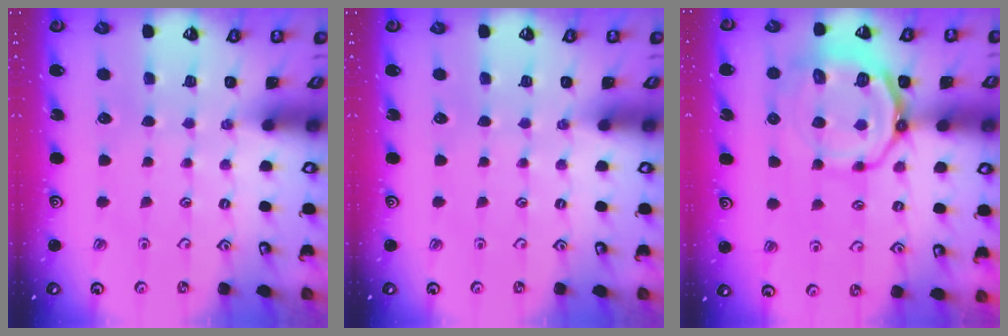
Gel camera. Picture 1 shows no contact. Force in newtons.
{"total": 0.0}
{"total": 13.3, "press": 13.0, "slide": 2.9}